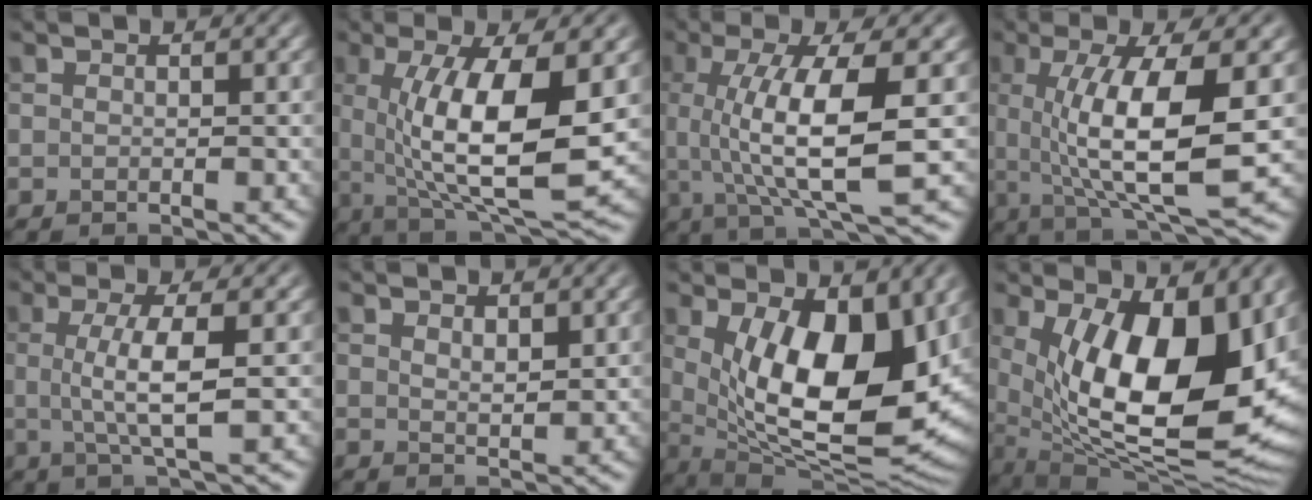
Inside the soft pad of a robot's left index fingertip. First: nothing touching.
{"total": 10.3, "force": [0.5, 3.1, 9.8], "torque": [-0.163, -0.017, 0.019]}
{"total": 8.6, "force": [0.2, 2.2, 8.4], "torque": [-0.140, -0.003, 0.011]}
{"total": 9.5, "force": [0.1, 2.5, 9.2], "torque": [-0.148, -0.008, 0.011]}
{"total": 4.4, "force": [0.1, 0.9, 4.3], "torque": [-0.080, 0.001, 0.003]}
{"total": 1.4, "force": [1.1, 0.5, 0.6], "torque": [-0.011, -0.005, 0.026]}
{"total": 13.0, "force": [1.9, 6.0, 11.3], "torque": [-0.165, -0.028, 0.037]}
{"total": 14.8, "force": [2.4, 6.8, 12.9], "torque": [-0.181, -0.029, 0.050]}